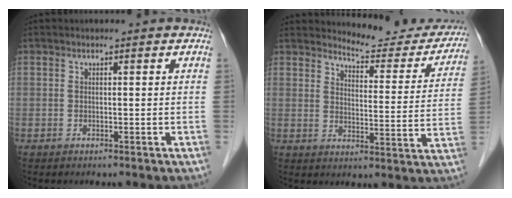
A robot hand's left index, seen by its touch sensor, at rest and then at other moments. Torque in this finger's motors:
{"motor_torque": [1.01, -1.13, 0.09, 0.01]}